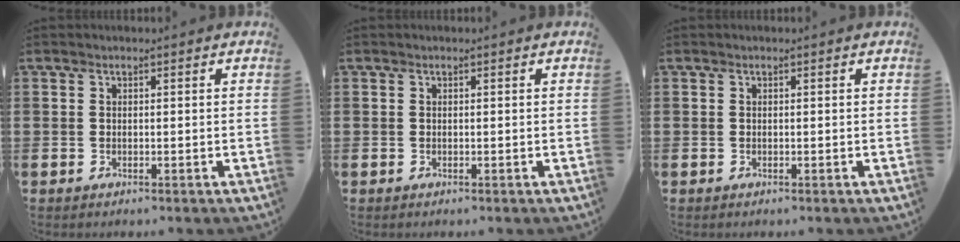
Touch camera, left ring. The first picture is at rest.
{"total": 0.0}
{"total": 0.0}